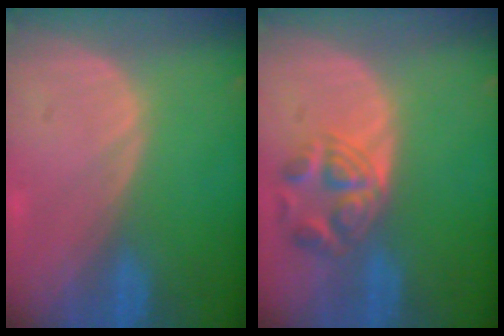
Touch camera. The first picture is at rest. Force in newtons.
{"total": 5.4, "press": 5.2, "slide": 1.5}